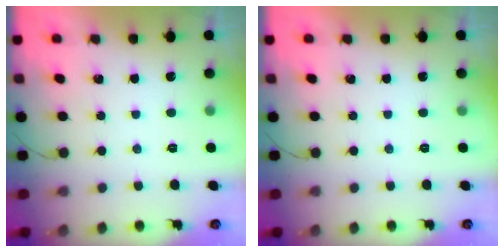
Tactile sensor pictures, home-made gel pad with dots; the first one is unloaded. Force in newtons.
{"total": 0.0}